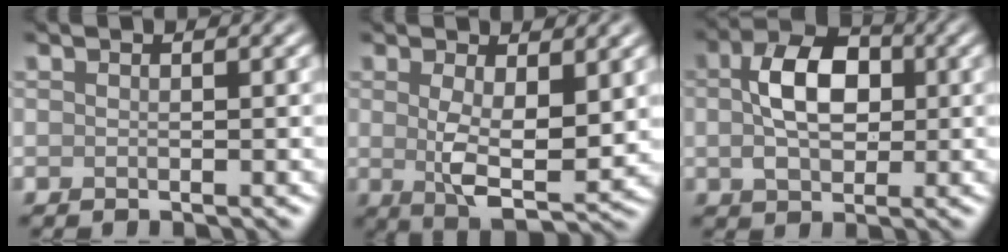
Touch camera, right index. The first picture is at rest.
{"total": 5.4, "force": [0.8, 2.2, 4.9], "torque": [-0.090, -0.012, 0.019]}
{"total": 5.9, "force": [0.7, 3.8, 4.5], "torque": [-0.080, 0.009, 0.003]}